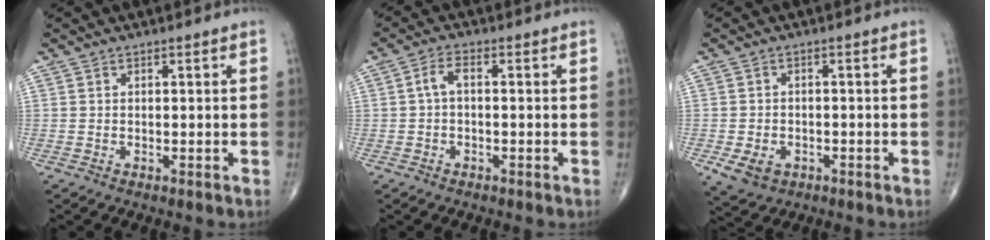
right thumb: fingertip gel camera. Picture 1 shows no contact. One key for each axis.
{"total": 3.0, "fx": 0.0, "fy": 1.4, "fz": 2.7, "tx": -0.051, "ty": 0.013, "tz": -0.005}
{"total": 5.3, "fx": -2.1, "fy": 4.0, "fz": 2.9, "tx": -0.050, "ty": 0.005, "tz": -0.027}